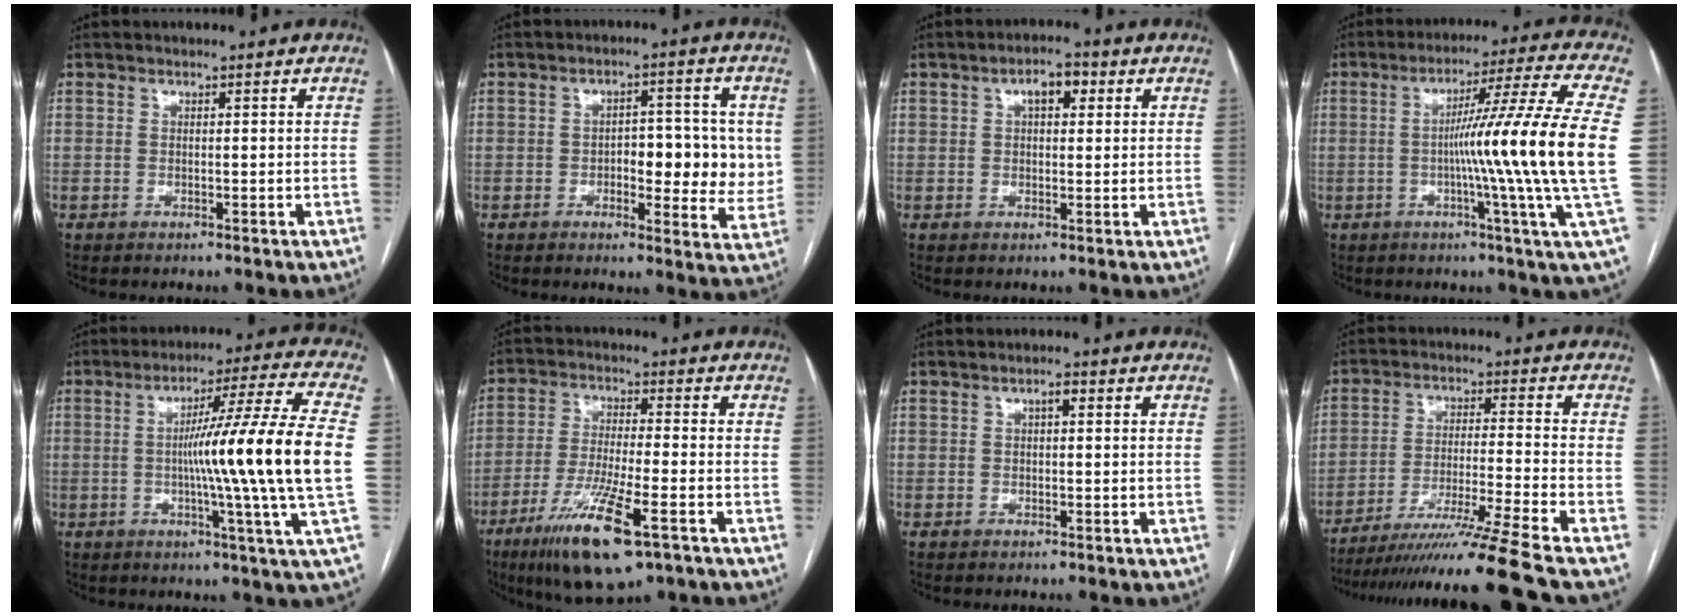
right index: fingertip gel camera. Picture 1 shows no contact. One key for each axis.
{"total": 9.7, "fx": 0.1, "fy": 4.5, "fz": 8.6, "tx": -0.094, "ty": 0.013, "tz": 0.006}
{"total": 4.3, "fx": 1.6, "fy": 1.9, "fz": 3.5, "tx": -0.055, "ty": 0.018, "tz": 0.023}
{"total": 18.2, "fx": -0.9, "fy": -3.3, "fz": 17.9, "tx": -0.266, "ty": -0.011, "tz": -0.031}
{"total": 18.6, "fx": -0.8, "fy": -2.6, "fz": 18.4, "tx": -0.274, "ty": -0.006, "tz": -0.030}
{"total": 13.4, "fx": -7.2, "fy": 1.8, "fz": 11.2, "tx": -0.214, "ty": -0.030, "tz": -0.124}
{"total": 1.4, "fx": 0.5, "fy": 0.5, "fz": 1.3, "tx": -0.017, "ty": 0.008, "tz": 0.006}
{"total": 17.0, "fx": -14.3, "fy": -4.2, "fz": 8.1, "tx": -0.131, "ty": -0.039, "tz": -0.236}